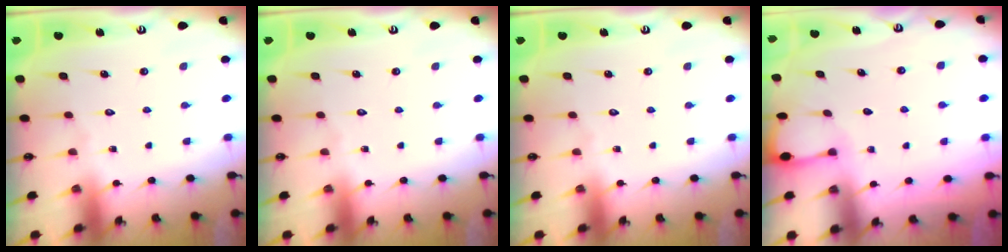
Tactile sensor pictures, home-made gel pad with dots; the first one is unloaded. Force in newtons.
{"total": 0.0}
{"total": 0.0}
{"total": 2.0, "press": 2.0, "slide": 0.2}